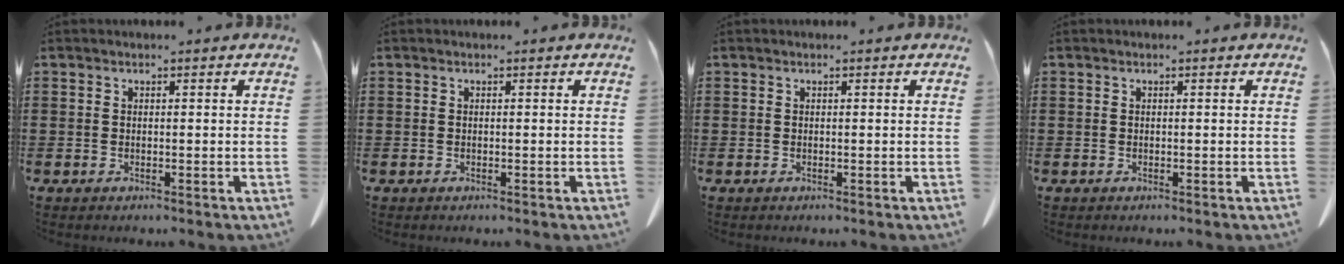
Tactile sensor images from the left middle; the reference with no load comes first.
{"total": 0.0}
{"total": 0.0}
{"total": 0.0}